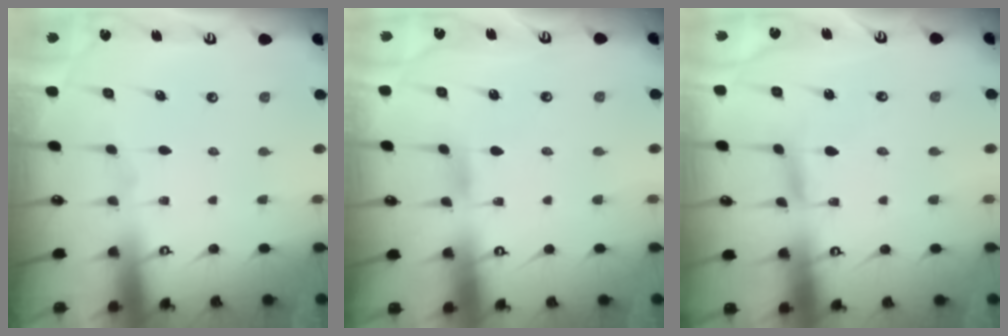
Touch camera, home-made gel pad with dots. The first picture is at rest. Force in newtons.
{"total": 2.0, "press": 2.0, "slide": 0.2}
{"total": 2.5, "press": 2.5, "slide": 0.2}